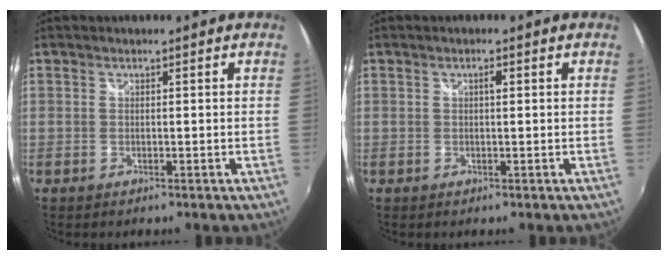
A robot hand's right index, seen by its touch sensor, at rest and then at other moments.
{"total": 1.0, "force": [0.3, 0.3, 1.0], "torque": [-0.016, 0.003, 0.002]}